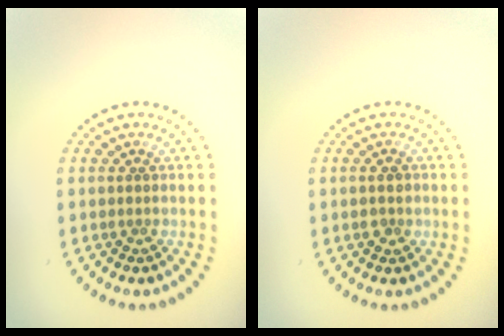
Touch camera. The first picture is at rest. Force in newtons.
{"total": 1.3, "press": 1.3, "slide": 0.2}